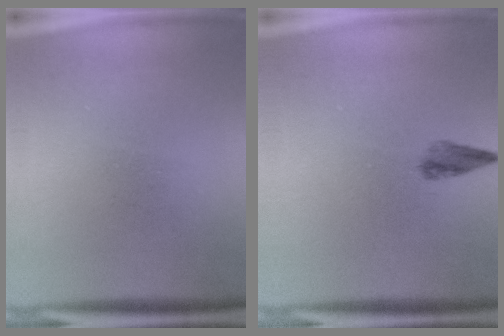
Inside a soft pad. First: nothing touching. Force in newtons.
{"total": 2.0}